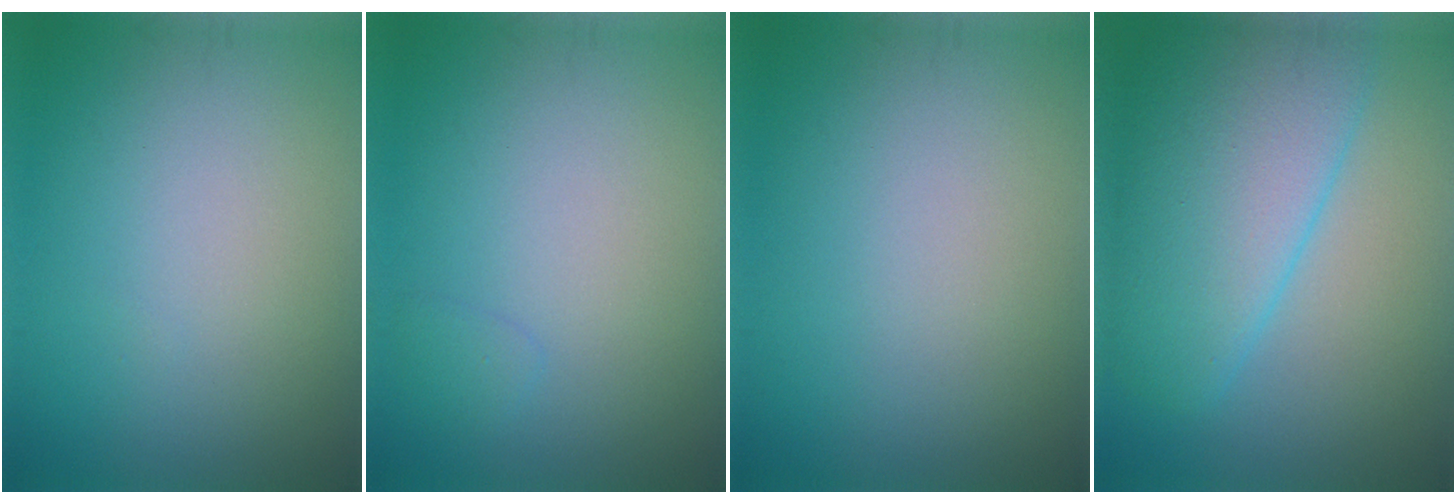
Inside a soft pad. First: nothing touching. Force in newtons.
{"total": 0.8, "press": 0.8, "slide": 0.0}
{"total": 0.0}
{"total": 8.1, "press": 8.1, "slide": 0.5}